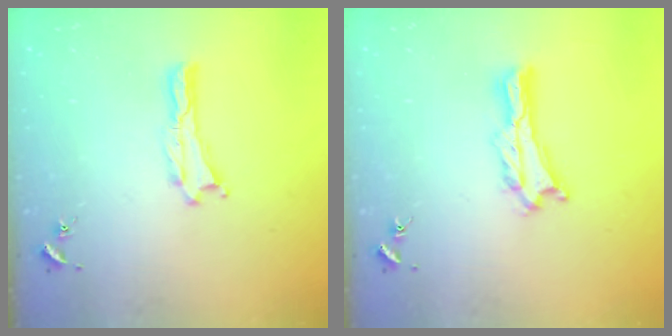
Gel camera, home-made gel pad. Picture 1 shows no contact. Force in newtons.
{"total": 1.8, "press": 1.8, "slide": 0.2}